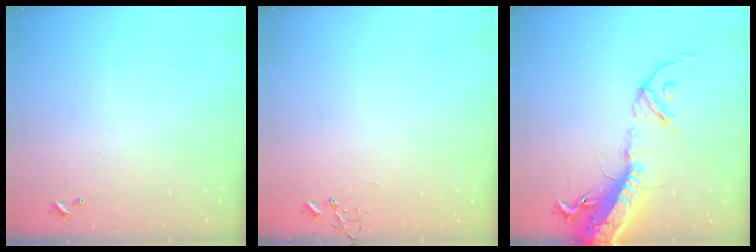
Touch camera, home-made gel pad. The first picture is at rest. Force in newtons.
{"total": 0.0}
{"total": 21.7, "press": 21.1, "slide": 5.1}